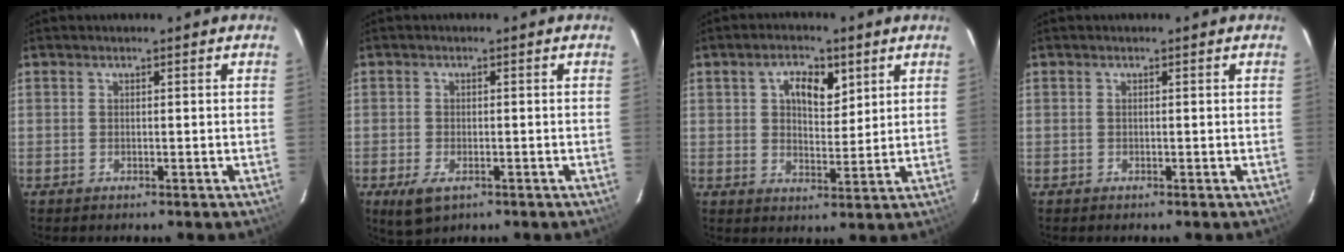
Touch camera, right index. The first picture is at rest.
{"total": 4.3, "force": [-2.3, 2.3, 2.9], "torque": [-0.062, -0.016, -0.036]}
{"total": 6.8, "force": [3.1, 3.8, 4.7], "torque": [-0.078, 0.008, 0.053]}
{"total": 0.0}